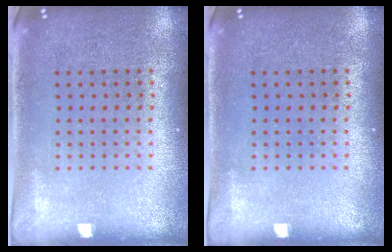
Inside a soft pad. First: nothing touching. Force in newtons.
{"total": 0.0}